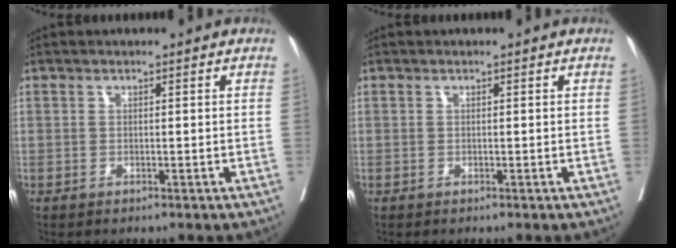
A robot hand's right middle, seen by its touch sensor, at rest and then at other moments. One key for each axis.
{"total": 0.0}